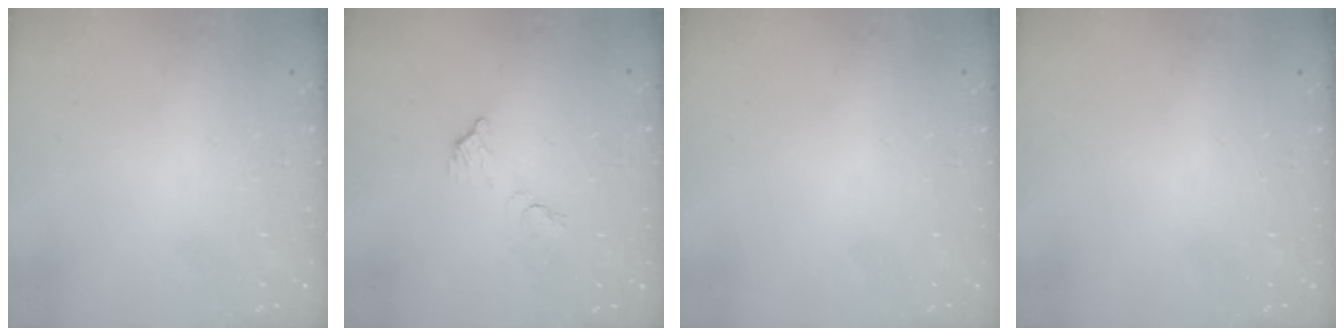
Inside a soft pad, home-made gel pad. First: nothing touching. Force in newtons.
{"total": 5.2, "press": 5.2, "slide": 0.2}
{"total": 0.0}
{"total": 0.0}